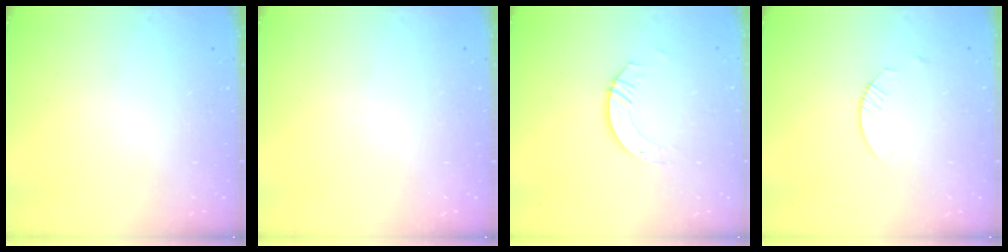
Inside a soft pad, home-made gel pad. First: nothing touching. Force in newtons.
{"total": 0.0}
{"total": 4.4, "press": 4.4, "slide": 0.0}
{"total": 1.8, "press": 1.8, "slide": 0.2}